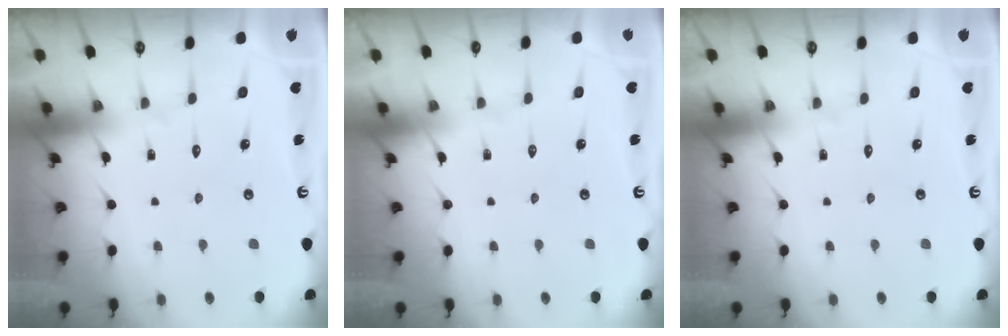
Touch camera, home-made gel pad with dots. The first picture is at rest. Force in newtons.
{"total": 0.0}
{"total": 0.0}